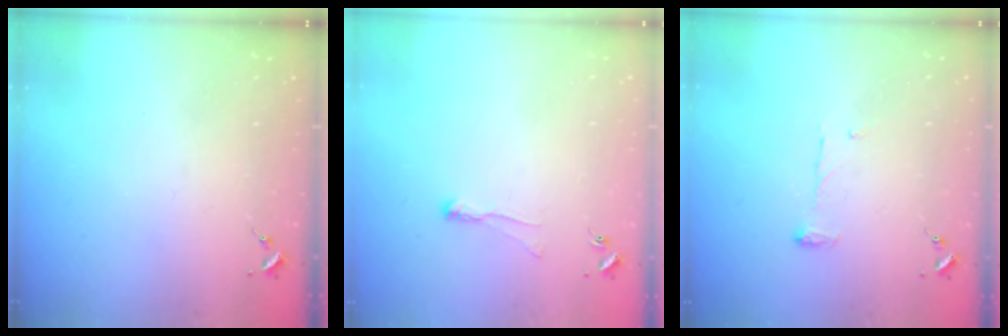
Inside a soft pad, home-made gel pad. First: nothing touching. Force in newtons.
{"total": 4.5, "press": 4.4, "slide": 0.8}
{"total": 7.4, "press": 7.3, "slide": 0.4}